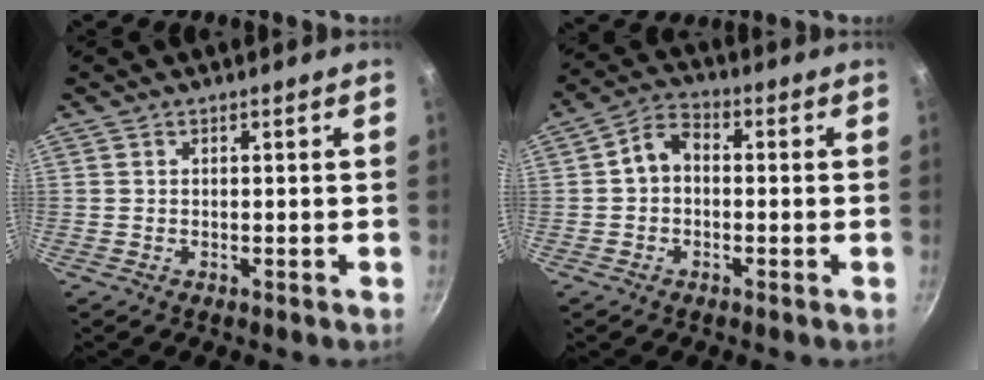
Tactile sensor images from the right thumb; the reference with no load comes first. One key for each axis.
{"total": 5.9, "fx": -0.2, "fy": 4.3, "fz": 4.1, "tx": -0.059, "ty": 0.022, "tz": -0.014}